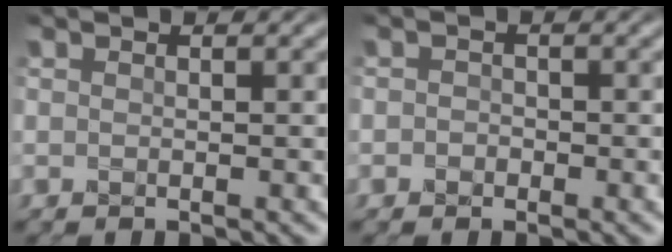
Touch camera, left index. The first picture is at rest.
{"total": 0.7, "force": [-0.4, 0.6, 0.0], "torque": [0.001, 0.004, -0.010]}